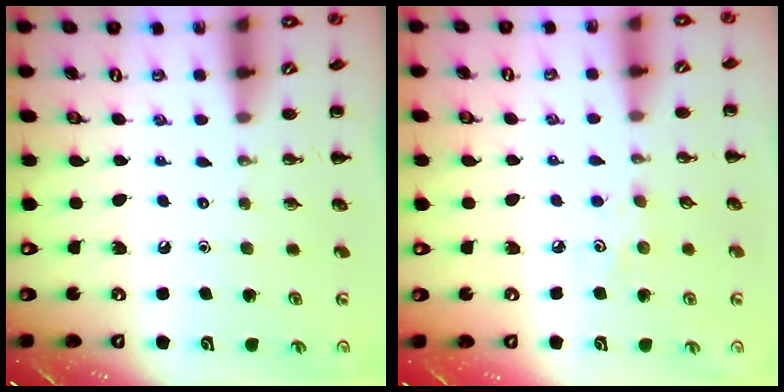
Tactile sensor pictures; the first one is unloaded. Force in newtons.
{"total": 2.7, "press": 2.6, "slide": 0.8}